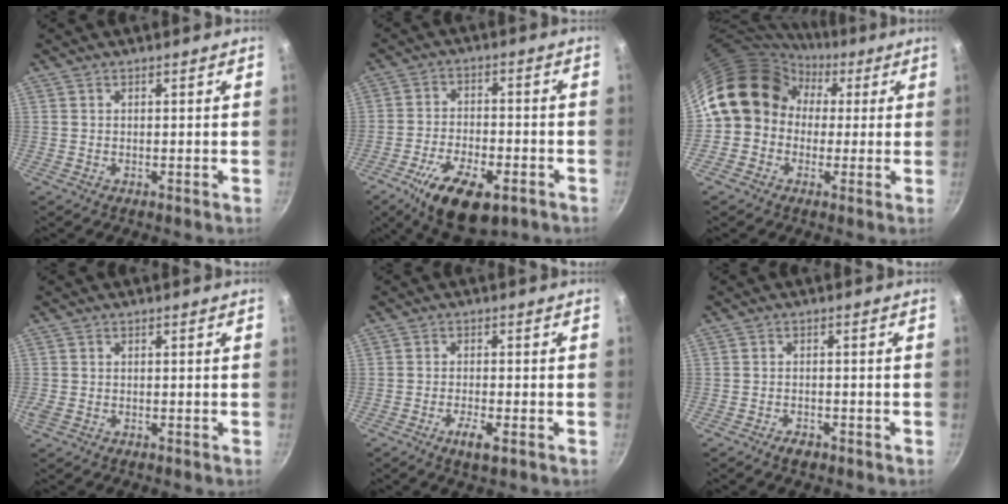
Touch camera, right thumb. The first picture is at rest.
{"total": 15.0, "force": [-7.6, 6.8, 11.0], "torque": [-0.176, 0.019, -0.124]}
{"total": 13.6, "force": [1.5, 11.8, 6.6], "torque": [-0.075, 0.035, 0.006]}
{"total": 1.7, "force": [-0.5, 1.3, 0.9], "torque": [-0.017, 0.000, -0.010]}
{"total": 3.7, "force": [-1.8, 1.0, 3.1], "torque": [-0.061, 0.007, -0.034]}
{"total": 2.4, "force": [-1.7, 1.2, 1.1], "torque": [-0.018, 0.019, -0.025]}